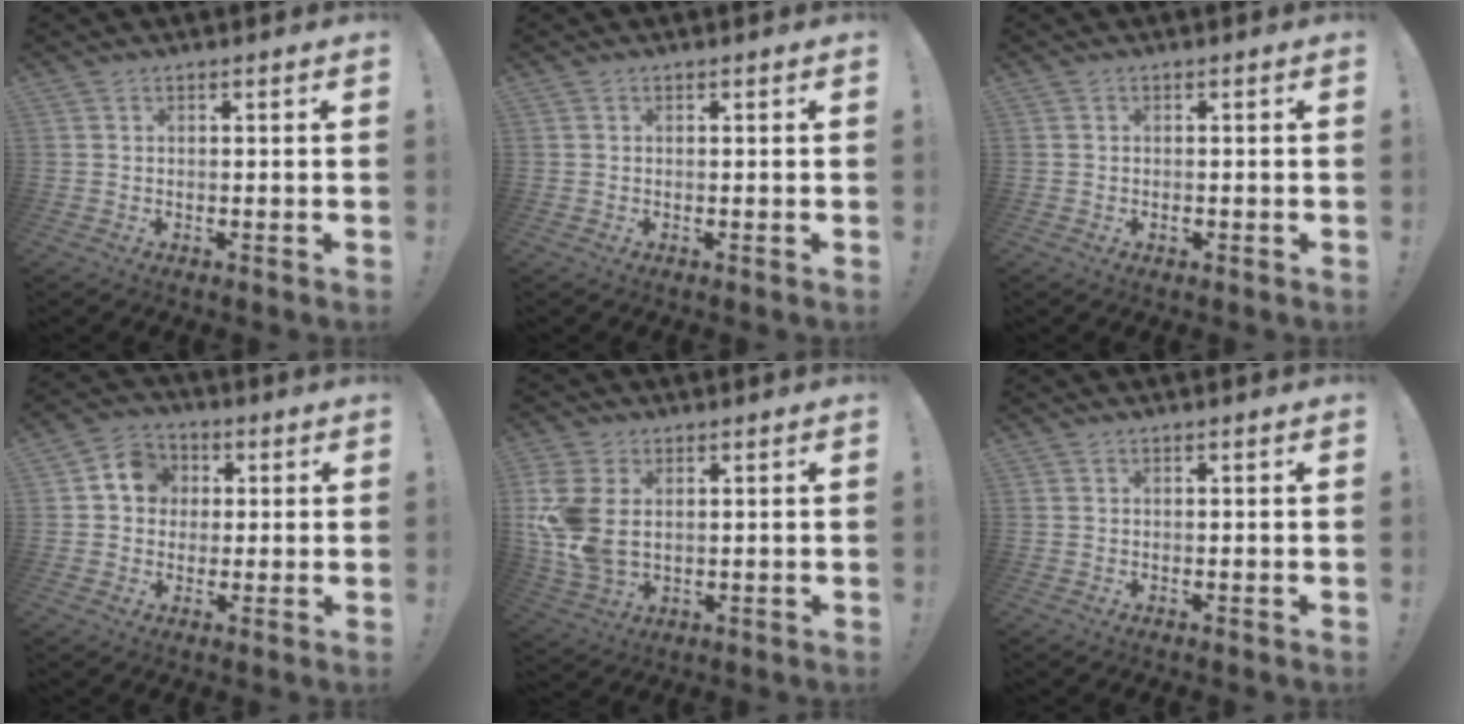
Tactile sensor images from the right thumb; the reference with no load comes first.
{"total": 0.0}
{"total": 0.7, "force": [-0.5, 0.3, 0.2], "torque": [0.000, -0.001, -0.010]}
{"total": 8.5, "force": [1.6, 7.6, 3.3], "torque": [-0.044, 0.008, 0.034]}
{"total": 12.6, "force": [2.1, 8.4, 9.2], "torque": [-0.195, -0.012, 0.041]}
{"total": 0.0}